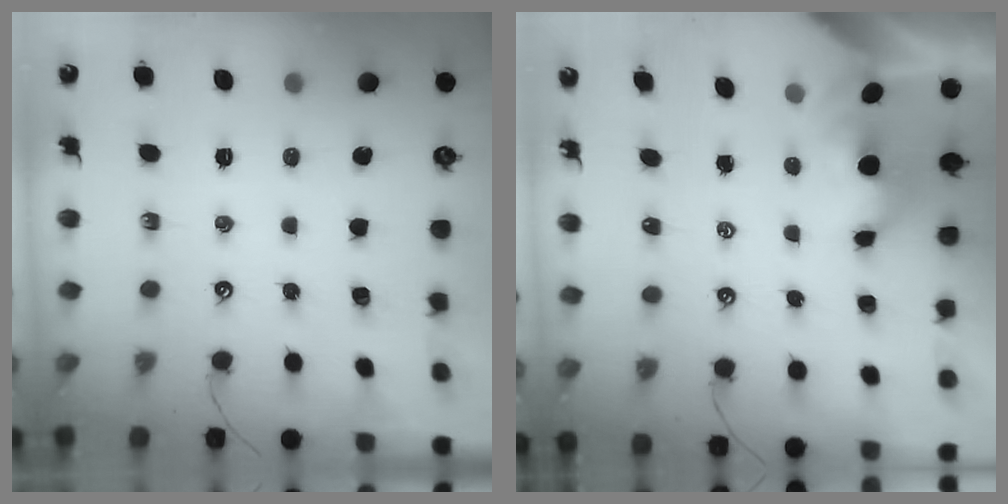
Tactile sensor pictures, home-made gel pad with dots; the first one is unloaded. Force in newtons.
{"total": 1.8, "press": 1.7, "slide": 0.4}